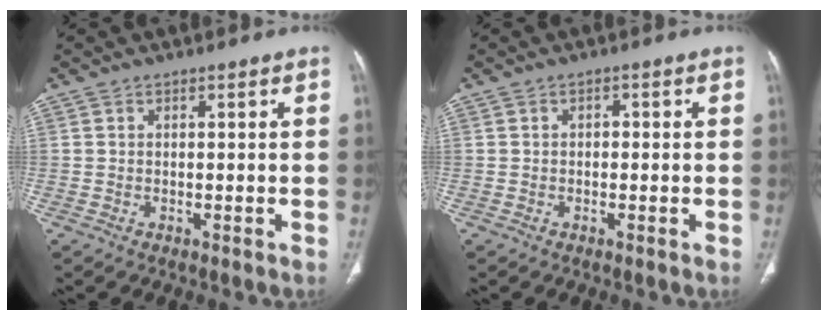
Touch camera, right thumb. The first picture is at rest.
{"total": 1.2, "force": [-0.1, 0.9, 0.8], "torque": [-0.005, 0.005, -0.005]}